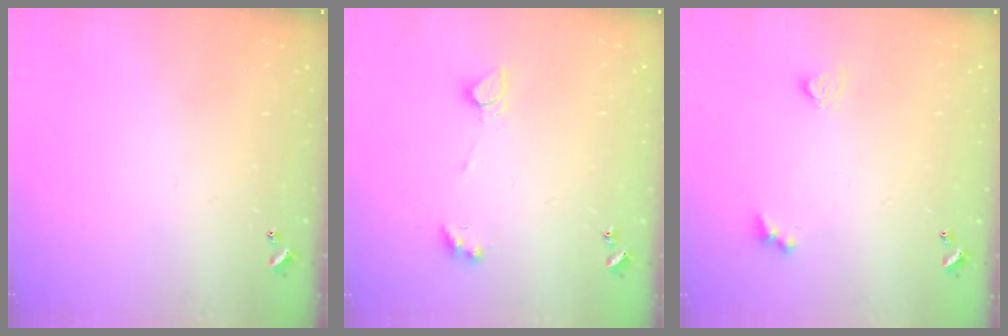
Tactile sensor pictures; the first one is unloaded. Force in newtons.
{"total": 2.6, "press": 2.5, "slide": 0.6}
{"total": 3.2, "press": 3.2, "slide": 0.5}